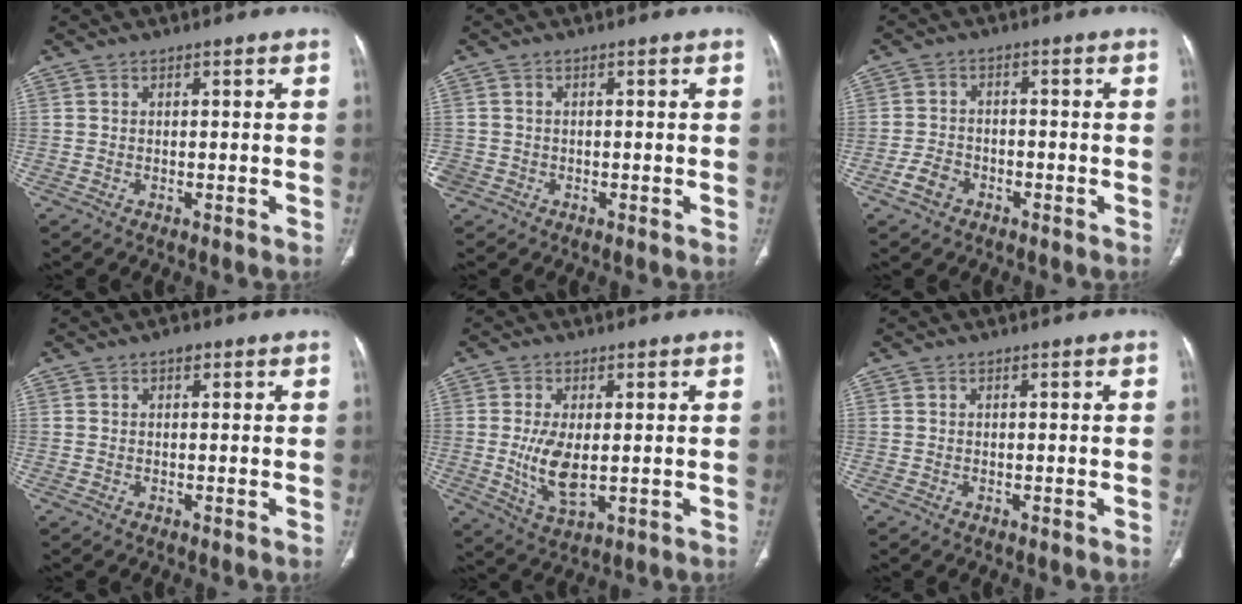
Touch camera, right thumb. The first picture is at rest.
{"total": 2.5, "force": [-1.0, 2.2, 0.7], "torque": [-0.014, 0.007, -0.019]}
{"total": 4.1, "force": [-2.3, 2.8, 1.8], "torque": [-0.034, 0.020, -0.040]}
{"total": 1.4, "force": [0.7, 0.8, 0.8], "torque": [-0.003, 0.003, 0.007]}
{"total": 8.1, "force": [-0.3, 3.8, 7.1], "torque": [-0.139, -0.016, 0.006]}
{"total": 0.0}